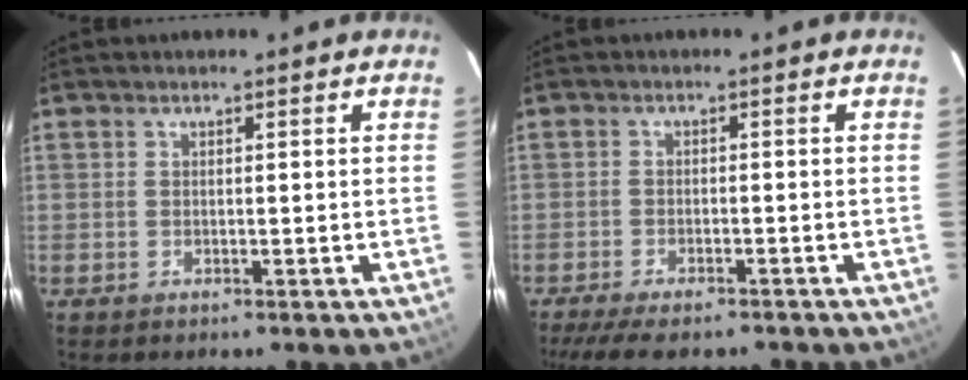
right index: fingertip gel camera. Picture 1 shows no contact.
{"total": 9.6, "force": [-8.0, 2.5, 4.8], "torque": [-0.111, -0.026, -0.131]}